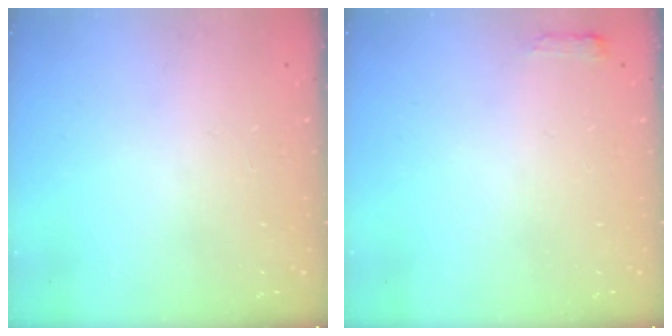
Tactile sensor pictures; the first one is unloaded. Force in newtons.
{"total": 2.7, "press": 2.6, "slide": 0.5}